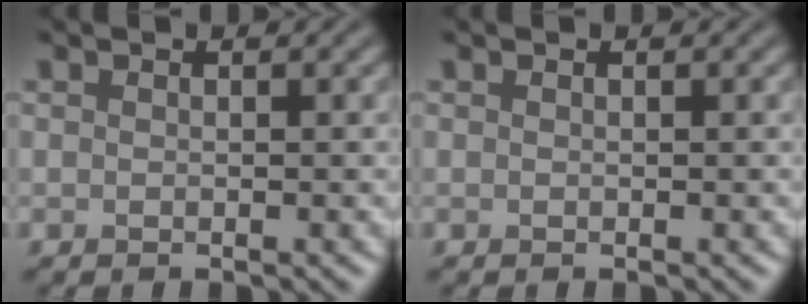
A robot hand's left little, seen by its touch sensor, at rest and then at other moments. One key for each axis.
{"total": 0.0}